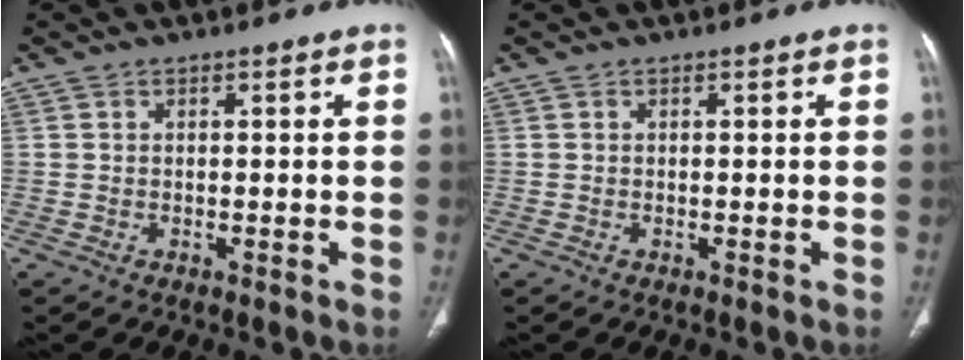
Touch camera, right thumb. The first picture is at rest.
{"total": 0.0}